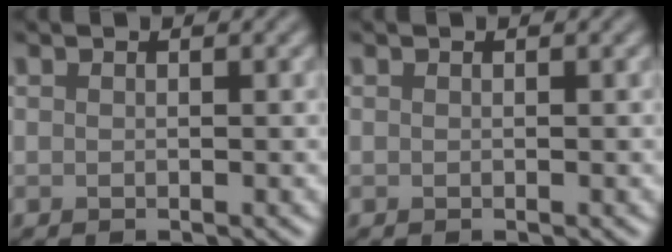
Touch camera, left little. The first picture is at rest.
{"total": 0.0}